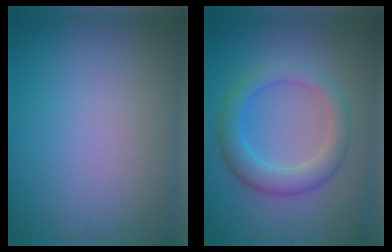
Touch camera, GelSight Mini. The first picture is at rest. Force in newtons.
{"total": 4.3, "press": 4.3, "slide": 0.1}